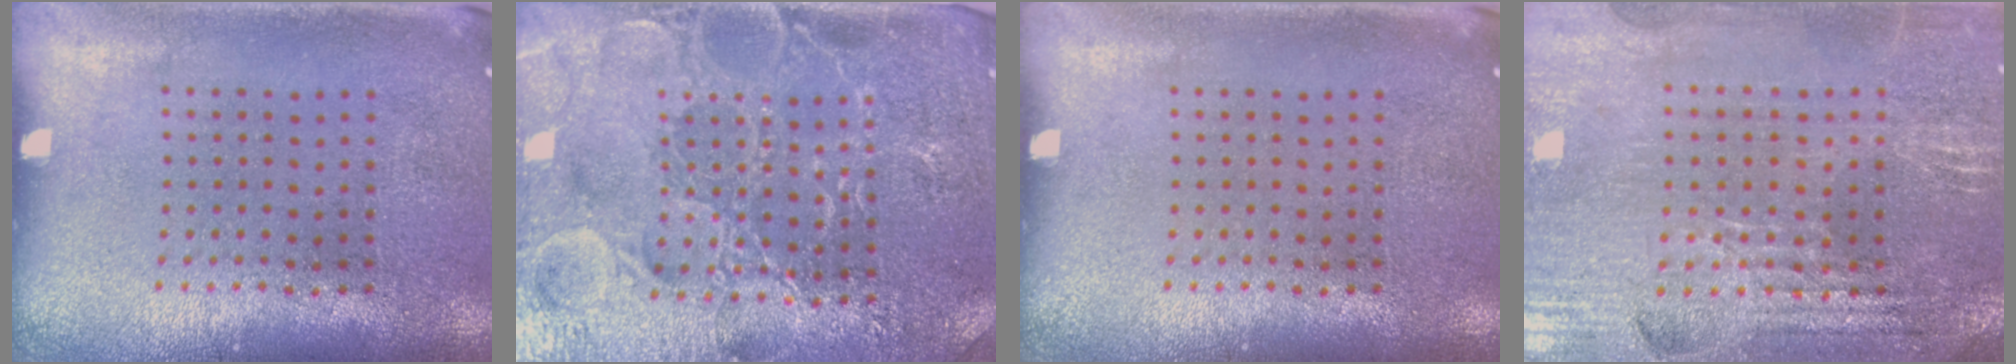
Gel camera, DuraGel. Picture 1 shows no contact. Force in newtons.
{"total": 4.8, "press": 4.5, "slide": 1.6}
{"total": 0.0}
{"total": 2.9, "press": 2.8, "slide": 0.5}